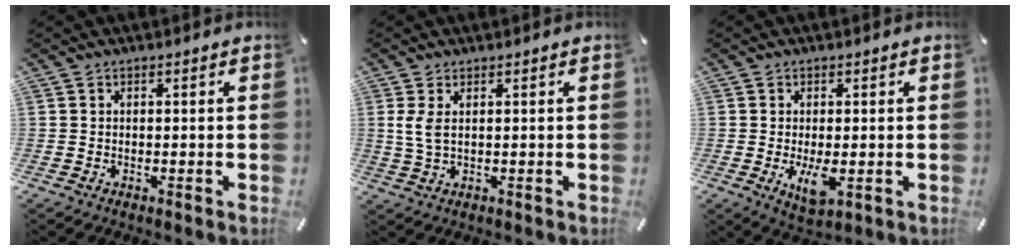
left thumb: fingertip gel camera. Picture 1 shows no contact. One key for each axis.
{"total": 4.1, "fx": 1.1, "fy": 1.7, "fz": 3.5, "tx": -0.087, "ty": -0.002, "tz": 0.016}
{"total": 6.3, "fx": -0.8, "fy": 2.9, "fz": 5.5, "tx": -0.101, "ty": -0.015, "tz": -0.016}